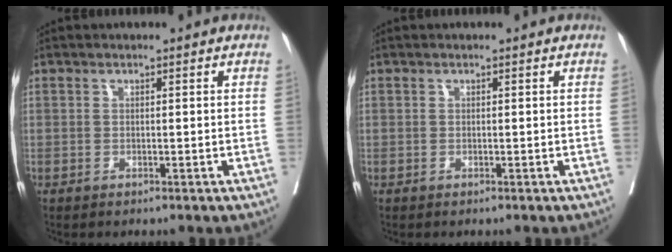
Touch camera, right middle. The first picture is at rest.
{"total": 0.0}